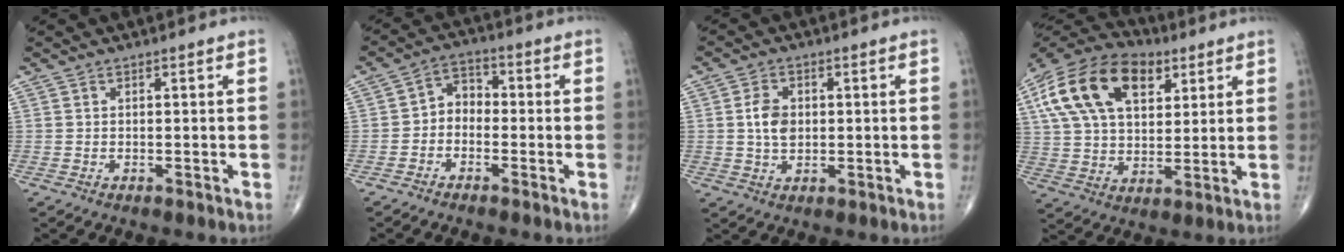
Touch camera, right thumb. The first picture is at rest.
{"total": 4.8, "force": [-1.3, 3.7, 2.8], "torque": [-0.024, 0.026, -0.040]}
{"total": 5.3, "force": [0.5, 3.7, 3.8], "torque": [-0.061, -0.001, 0.009]}
{"total": 21.1, "force": [8.4, 12.5, 14.8], "torque": [-0.260, 0.005, 0.144]}